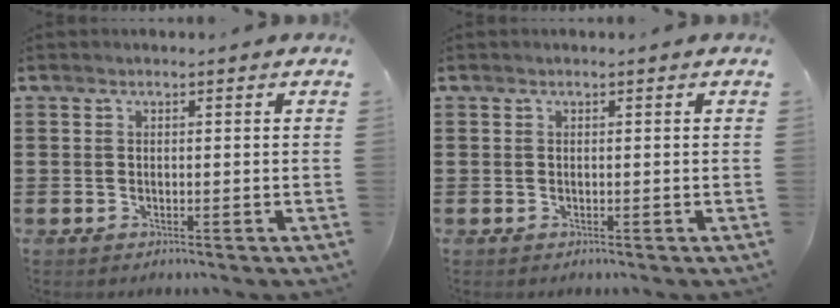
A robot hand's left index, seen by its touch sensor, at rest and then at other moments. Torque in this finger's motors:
{"motor_torque": [0.00, 0.00, 0.00, 0.00]}